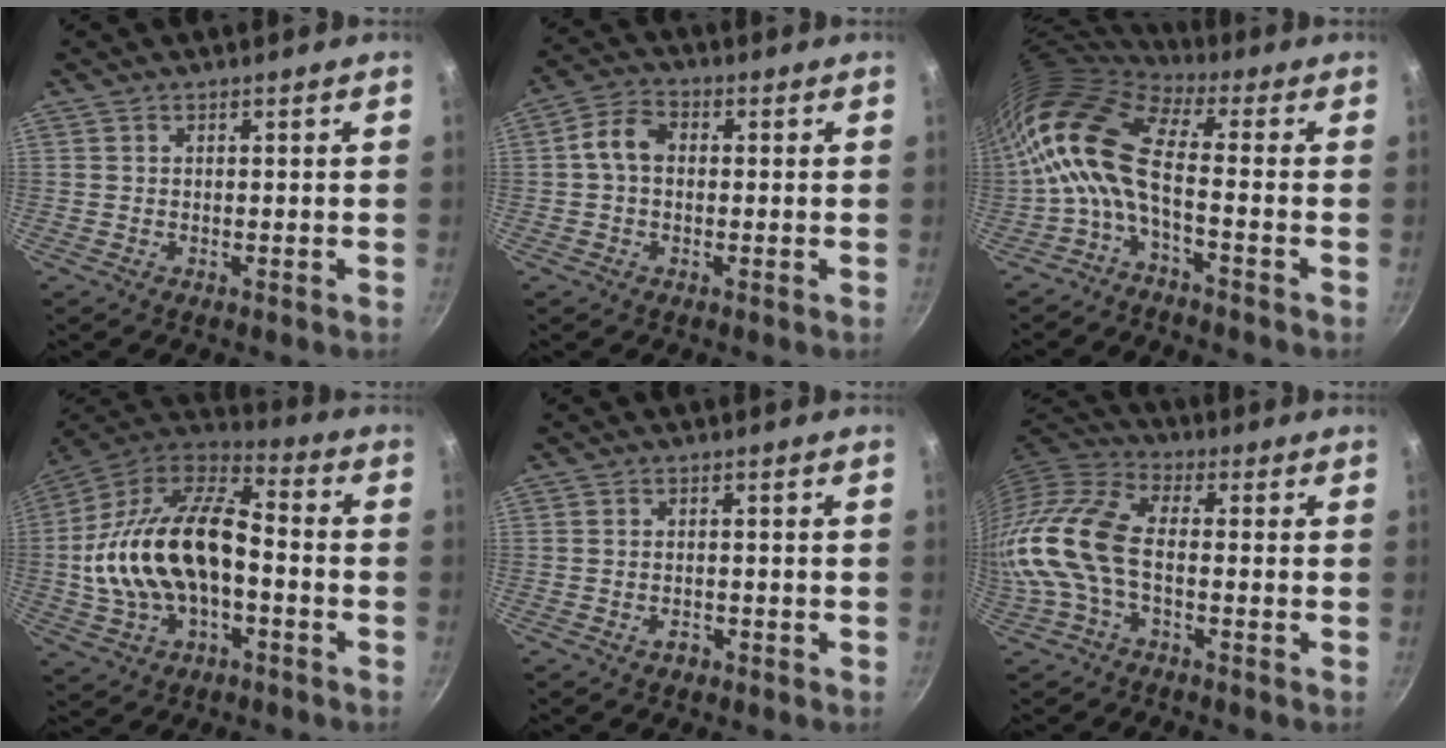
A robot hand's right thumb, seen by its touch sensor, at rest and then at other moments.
{"total": 5.7, "force": [0.2, 4.0, 4.1], "torque": [-0.074, 0.022, -0.008]}
{"total": 11.8, "force": [-1.5, 4.4, 10.9], "torque": [-0.228, 0.023, -0.043]}
{"total": 22.6, "force": [-2.8, 12.7, 18.5], "torque": [-0.343, 0.045, -0.056]}
{"total": 1.6, "force": [-1.0, 0.9, 0.8], "torque": [-0.012, 0.009, -0.013]}
{"total": 13.2, "force": [-2.3, 6.6, 11.1], "torque": [-0.239, 0.026, -0.064]}